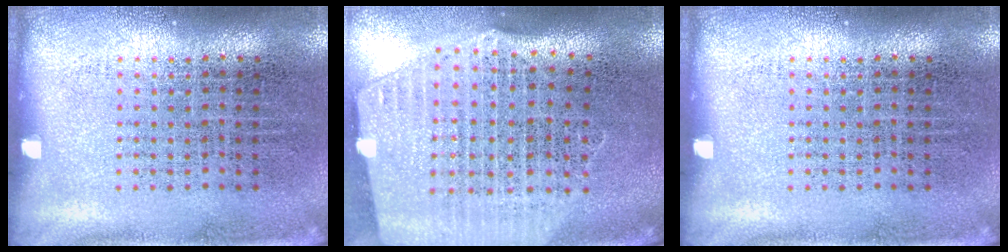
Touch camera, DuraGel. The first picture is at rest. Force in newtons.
{"total": 2.6, "press": 2.3, "slide": 1.3}
{"total": 0.0}